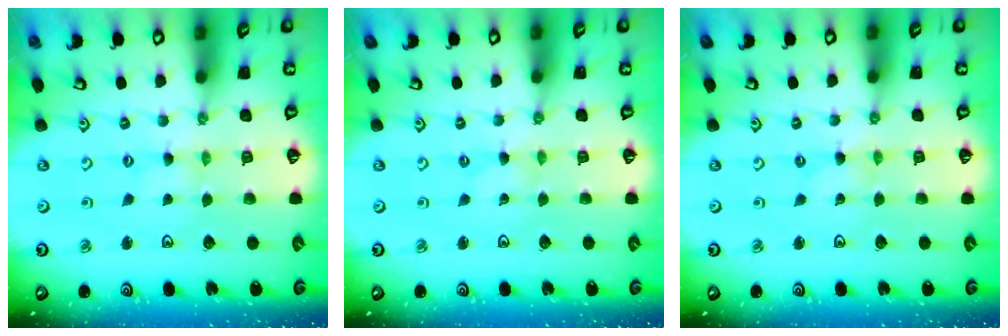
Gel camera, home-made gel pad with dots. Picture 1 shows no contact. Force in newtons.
{"total": 0.0}
{"total": 0.0}